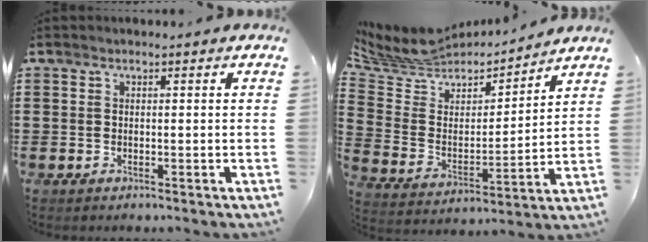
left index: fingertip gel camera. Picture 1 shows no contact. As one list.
[{"total": 6.1, "force": [5.7, 2.2, 0.5], "torque": [-0.058, -0.044, 0.095]}]